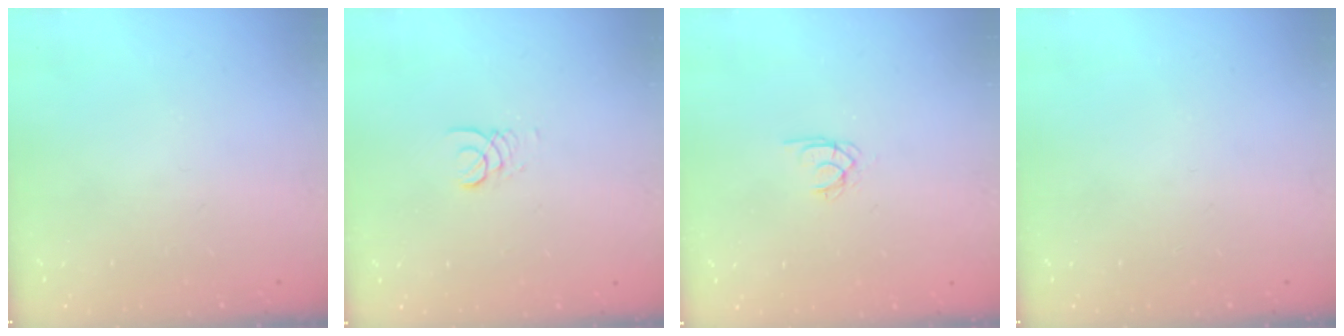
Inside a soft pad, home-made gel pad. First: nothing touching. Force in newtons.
{"total": 1.4, "press": 1.4, "slide": 0.2}
{"total": 1.7, "press": 1.7, "slide": 0.1}
{"total": 0.0}